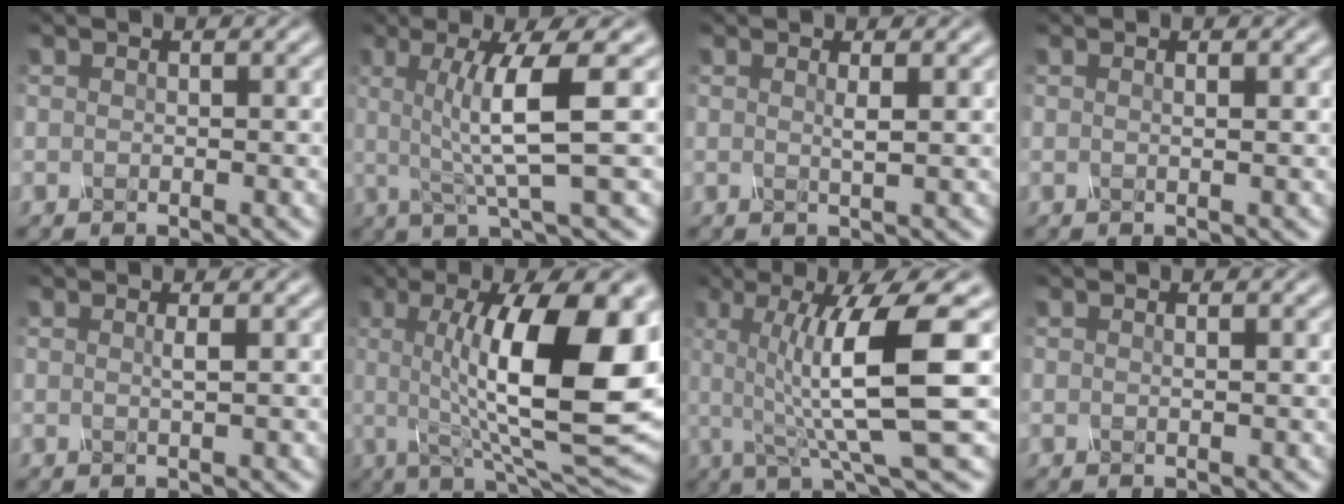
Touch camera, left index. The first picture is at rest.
{"total": 6.5, "force": [0.5, 1.0, 6.4], "torque": [-0.112, 0.002, 0.010]}
{"total": 1.3, "force": [0.2, 0.3, 1.2], "torque": [-0.020, 0.000, -0.001]}
{"total": 1.1, "force": [0.3, 0.4, 1.0], "torque": [-0.007, -0.001, -0.005]}
{"total": 0.9, "force": [0.1, 0.2, 0.8], "torque": [-0.009, 0.001, -0.003]}
{"total": 14.4, "force": [1.5, 3.9, 13.8], "torque": [-0.188, 0.000, 0.021]}
{"total": 10.6, "force": [0.5, 2.0, 10.4], "torque": [-0.143, -0.002, 0.009]}
{"total": 0.7, "force": [0.2, 0.2, 0.6], "torque": [-0.006, 0.000, -0.003]}